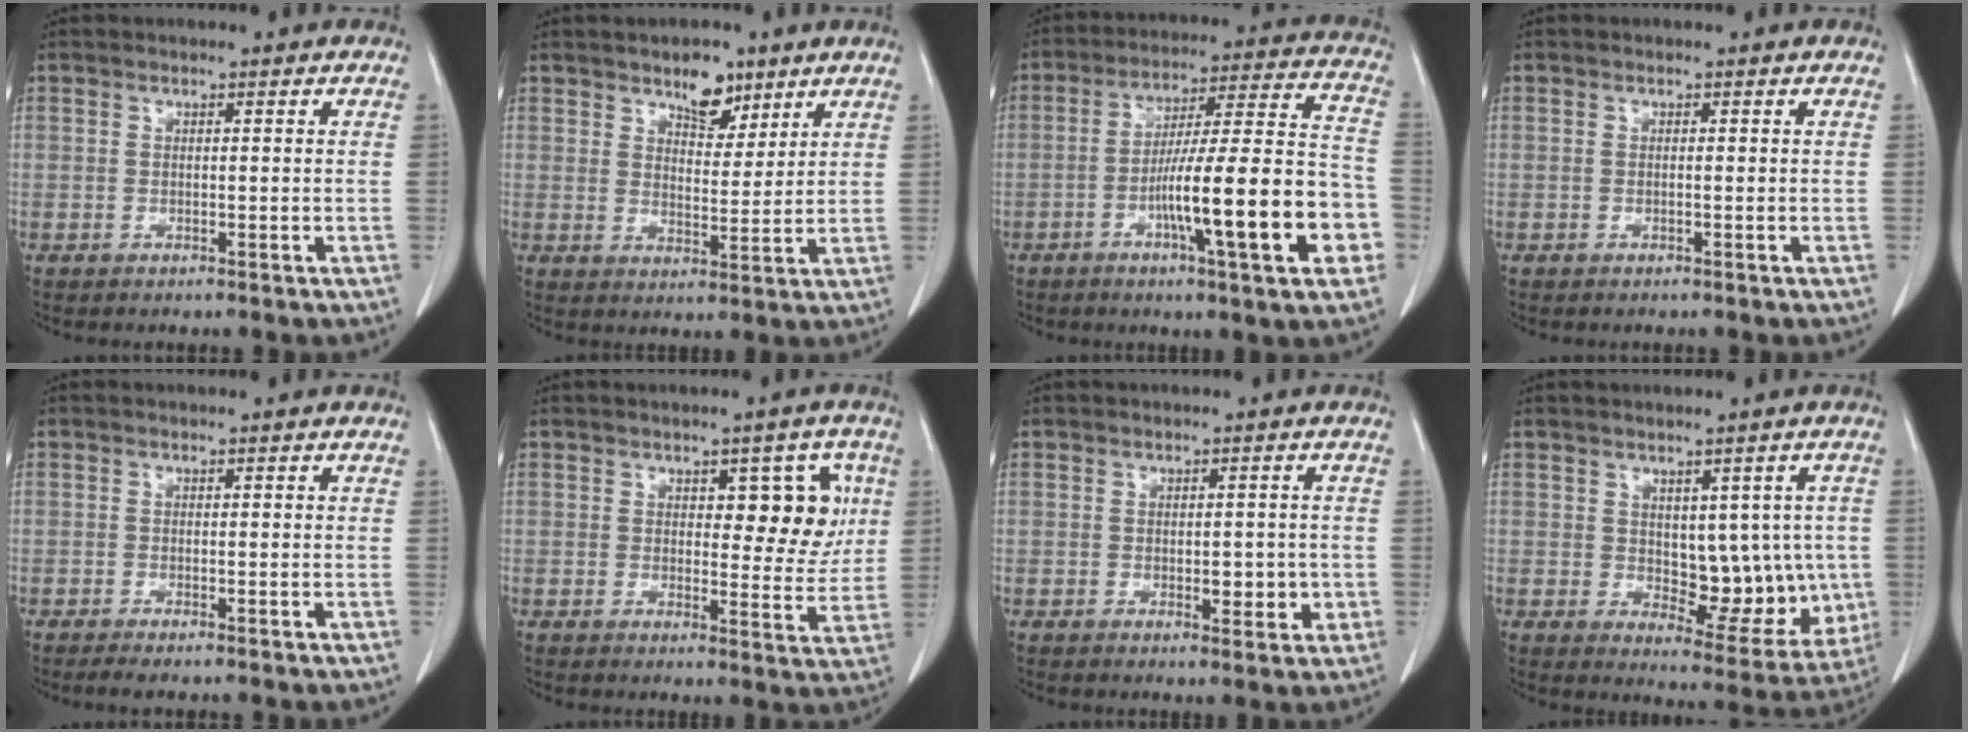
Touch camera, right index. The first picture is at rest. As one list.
[{"total": 6.0, "force": [4.2, 2.9, 3.2], "torque": [-0.045, 0.001, 0.068]}, {"total": 19.3, "force": [-6.3, 1.3, 18.2], "torque": [-0.248, 0.012, -0.095]}, {"total": 0.0}, {"total": 2.1, "force": [-1.7, 0.1, 1.3], "torque": [-0.019, -0.005, -0.025]}, {"total": 7.5, "force": [2.3, 3.6, 6.3], "torque": [-0.063, 0.012, 0.030]}, {"total": 3.5, "force": [-0.6, 1.7, 2.9], "torque": [-0.031, -0.001, -0.003]}, {"total": 10.0, "force": [0.2, 5.4, 8.4], "torque": [-0.085, 0.002, 0.022]}]